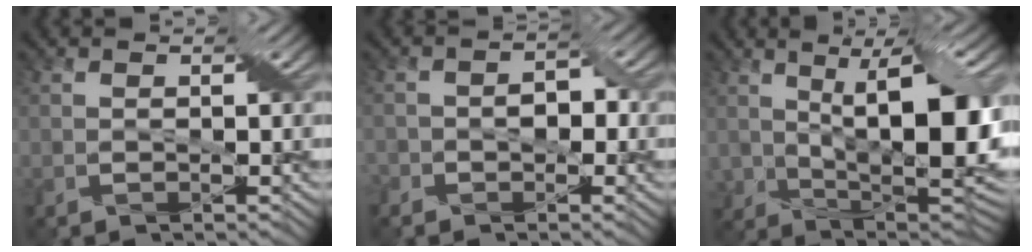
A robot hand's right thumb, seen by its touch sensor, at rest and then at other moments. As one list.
[{"total": 3.4, "force": [-1.4, 2.4, 2.0], "torque": [-0.022, 0.005, -0.031]}, {"total": 15.0, "force": [2.6, 6.6, 13.3], "torque": [-0.191, 0.005, 0.040]}]